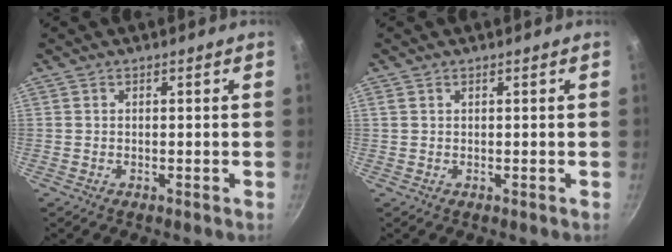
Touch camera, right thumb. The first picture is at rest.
{"total": 0.7, "force": [0.4, 0.4, 0.4], "torque": [-0.011, 0.007, 0.010]}